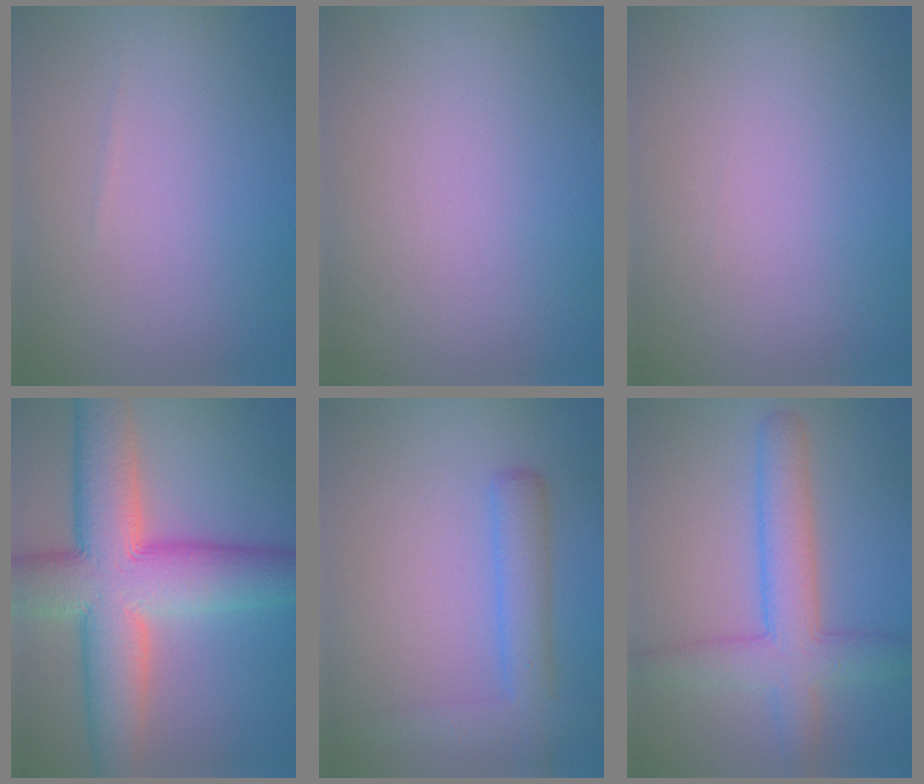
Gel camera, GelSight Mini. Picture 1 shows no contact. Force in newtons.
{"total": 0.0}
{"total": 0.0}
{"total": 12.1, "press": 12.0, "slide": 0.8}
{"total": 4.8, "press": 4.8, "slide": 0.3}
{"total": 5.6, "press": 5.6, "slide": 0.1}